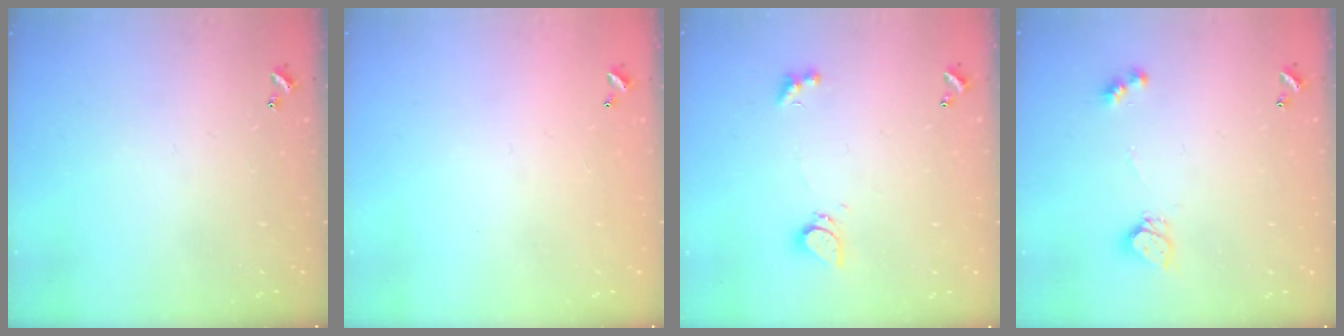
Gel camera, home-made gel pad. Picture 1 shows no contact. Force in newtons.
{"total": 2.9, "press": 2.9, "slide": 0.1}
{"total": 1.8, "press": 1.7, "slide": 0.5}
{"total": 6.3, "press": 6.3, "slide": 0.6}